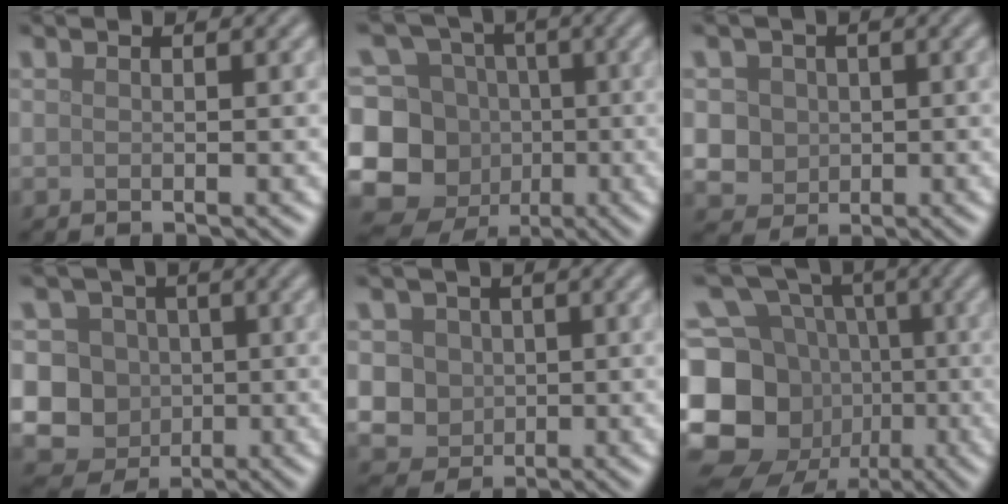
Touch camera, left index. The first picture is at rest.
{"total": 14.2, "force": [-3.5, 13.0, 4.5], "torque": [-0.136, 0.008, -0.069]}
{"total": 4.6, "force": [1.0, 4.0, 1.9], "torque": [-0.032, 0.018, 0.006]}
{"total": 10.8, "force": [-0.4, 10.2, 3.4], "torque": [-0.067, 0.025, -0.035]}
{"total": 5.3, "force": [1.1, 4.6, 2.2], "torque": [-0.033, 0.019, 0.006]}
{"total": 18.3, "force": [-4.7, 15.8, 8.1], "torque": [-0.211, -0.001, -0.101]}